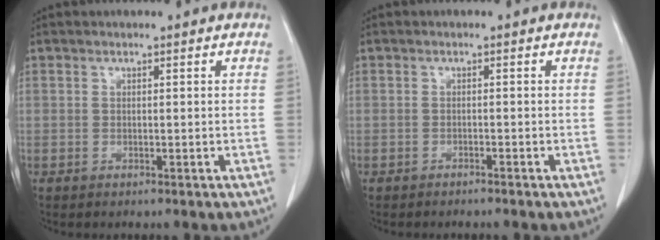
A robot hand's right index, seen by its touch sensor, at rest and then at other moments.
{"total": 1.3, "force": [-1.2, 0.1, 0.5], "torque": [-0.010, 0.000, -0.014]}